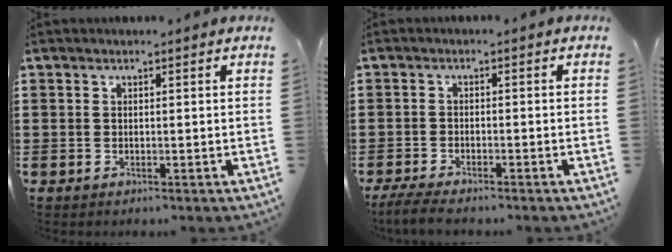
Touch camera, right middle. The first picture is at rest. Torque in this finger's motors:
{"motor_torque": [0.88, -0.13, 0.08, 0.05]}